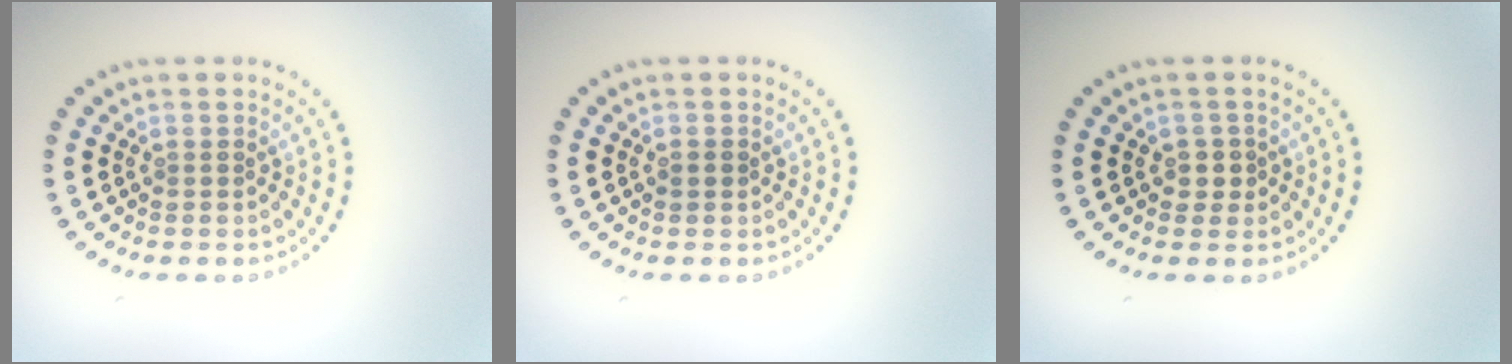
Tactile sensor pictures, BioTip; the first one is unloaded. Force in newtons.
{"total": 0.7, "press": 0.7, "slide": 0.1}
{"total": 1.2, "press": 1.0, "slide": 0.7}